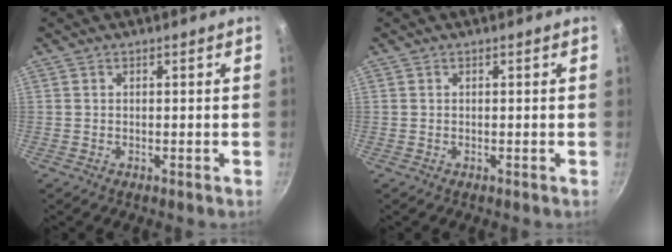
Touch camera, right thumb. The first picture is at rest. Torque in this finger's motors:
{"motor_torque": [0.00, 0.00, 0.00, 0.00, 0.00]}